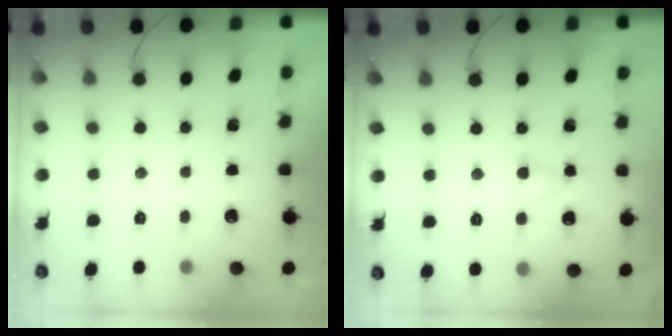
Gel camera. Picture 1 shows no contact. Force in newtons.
{"total": 2.9, "press": 2.8, "slide": 0.8}